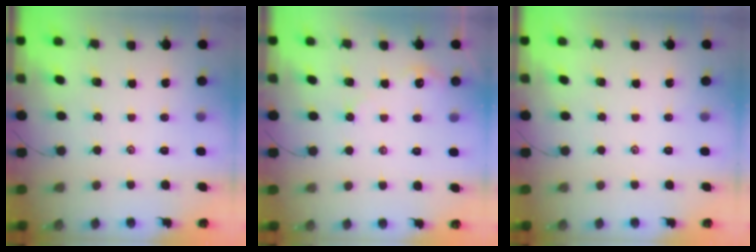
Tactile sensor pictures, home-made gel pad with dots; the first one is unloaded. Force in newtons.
{"total": 3.4, "press": 3.4, "slide": 0.4}
{"total": 0.0}